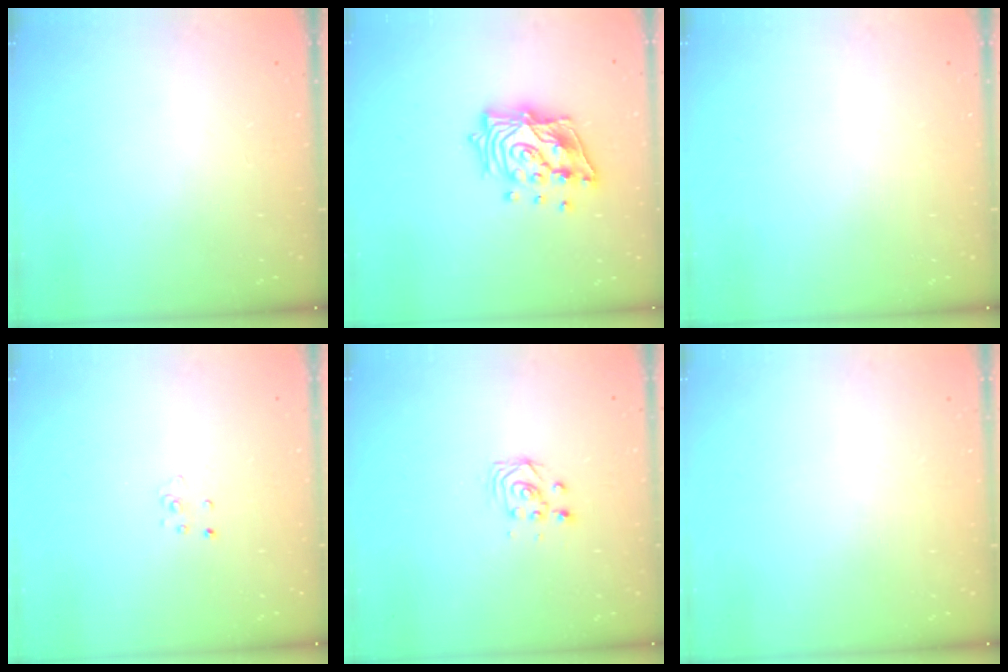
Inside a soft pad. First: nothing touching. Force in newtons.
{"total": 16.3, "press": 16.1, "slide": 2.3}
{"total": 0.0}
{"total": 2.3, "press": 2.3, "slide": 0.2}
{"total": 2.9, "press": 2.9, "slide": 0.4}
{"total": 0.0}